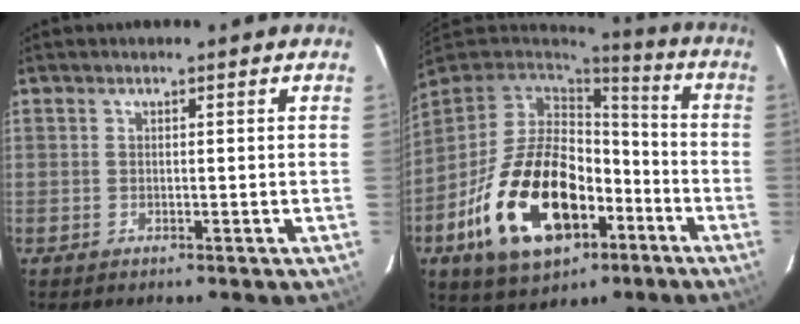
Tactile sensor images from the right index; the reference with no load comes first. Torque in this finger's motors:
{"motor_torque": [2.14, 0.00, 1.06, 0.21]}